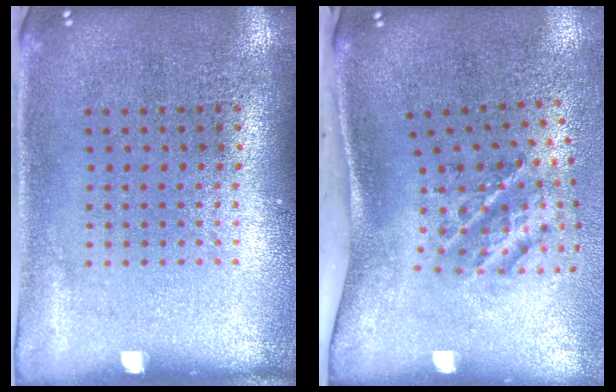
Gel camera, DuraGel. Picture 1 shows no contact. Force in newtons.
{"total": 2.1, "press": 1.3, "slide": 1.7}